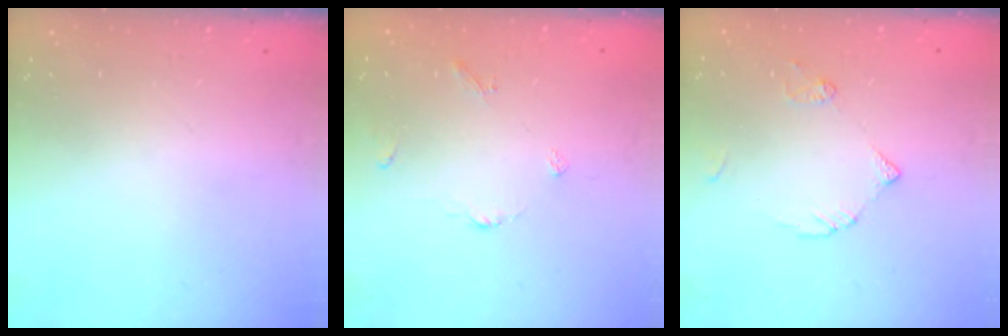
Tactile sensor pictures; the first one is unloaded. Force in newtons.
{"total": 2.9, "press": 2.9, "slide": 0.5}
{"total": 5.8, "press": 5.7, "slide": 0.7}